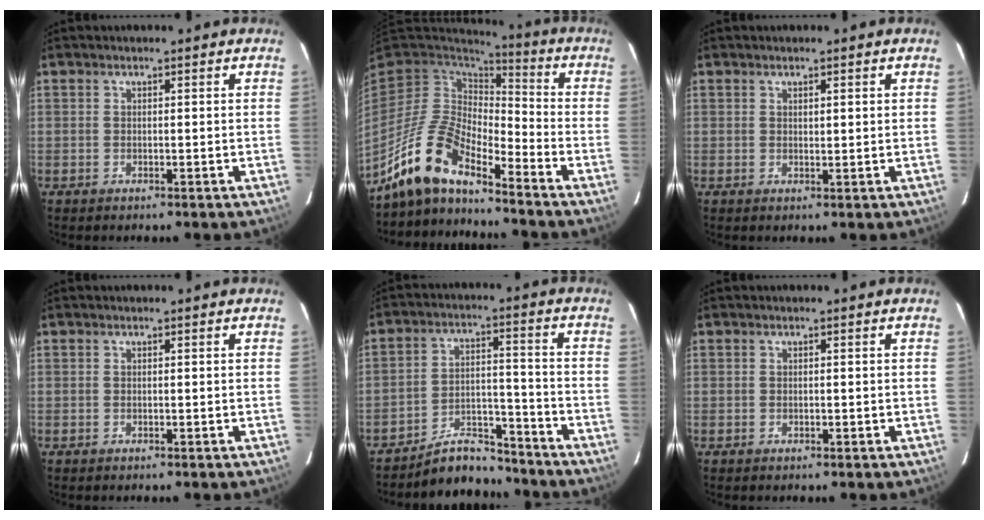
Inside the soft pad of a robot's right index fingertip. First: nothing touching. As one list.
[{"total": 13.6, "force": [-10.9, 4.2, 7.1], "torque": [-0.146, 0.018, -0.208]}, {"total": 1.5, "force": [0.5, 0.6, 1.3], "torque": [-0.030, 0.001, 0.010]}, {"total": 0.0}, {"total": 8.5, "force": [-7.9, 2.6, 1.5], "torque": [-0.022, 0.031, -0.137]}, {"total": 0.7, "force": [-0.2, 0.4, 0.5], "torque": [-0.014, 0.000, -0.002]}]